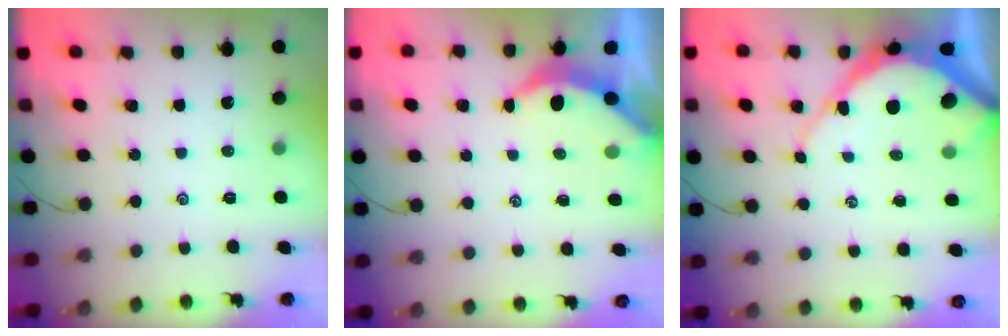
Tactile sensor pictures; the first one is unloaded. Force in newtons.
{"total": 3.7, "press": 3.6, "slide": 0.4}
{"total": 10.2, "press": 10.2, "slide": 1.0}